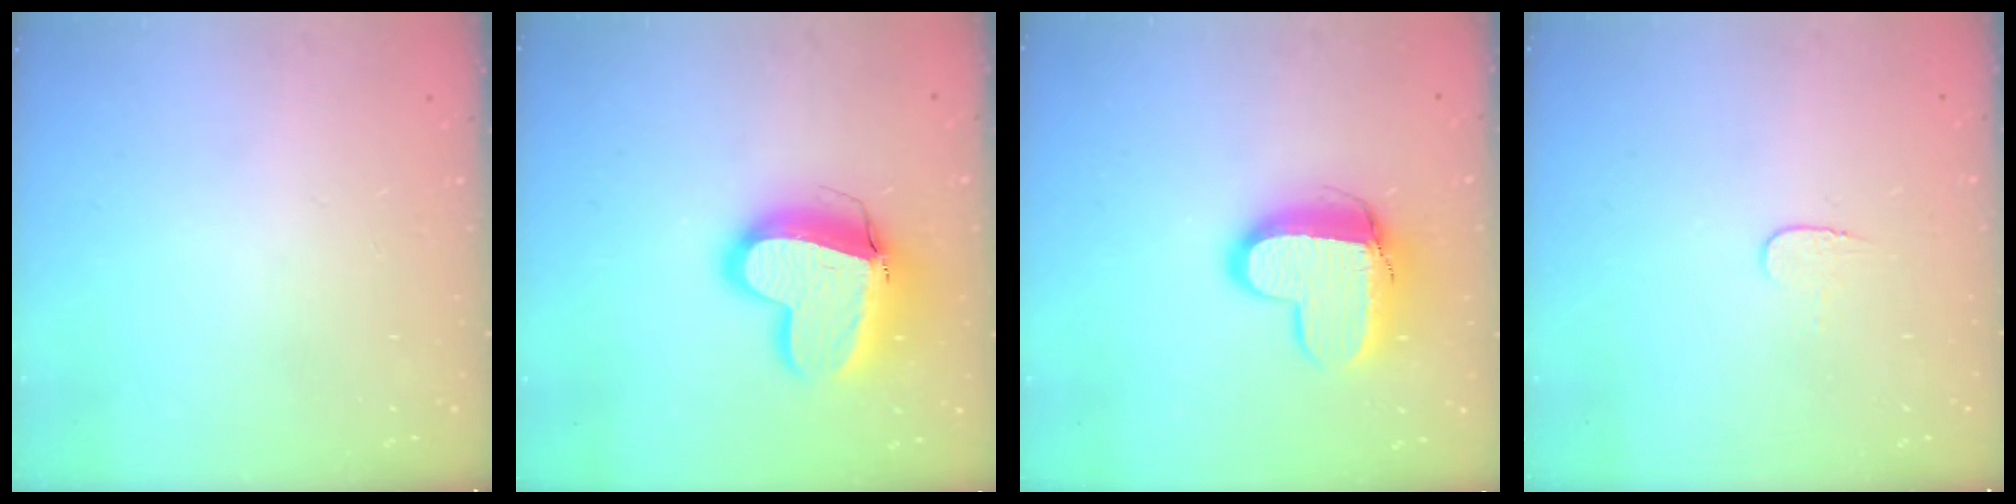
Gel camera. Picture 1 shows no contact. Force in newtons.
{"total": 15.5, "press": 15.3, "slide": 2.2}
{"total": 12.5, "press": 12.5, "slide": 1.0}
{"total": 4.0, "press": 4.0, "slide": 0.4}